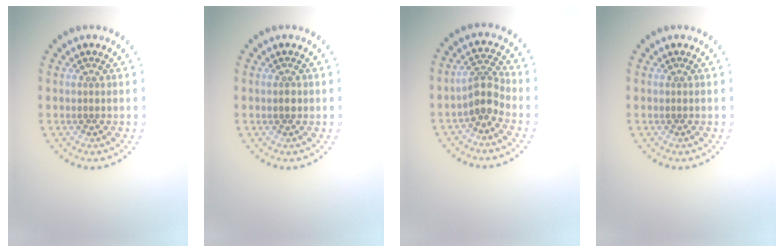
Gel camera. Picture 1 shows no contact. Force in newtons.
{"total": 0.9, "press": 0.9, "slide": 0.1}
{"total": 2.6, "press": 2.1, "slide": 1.6}
{"total": 0.0}